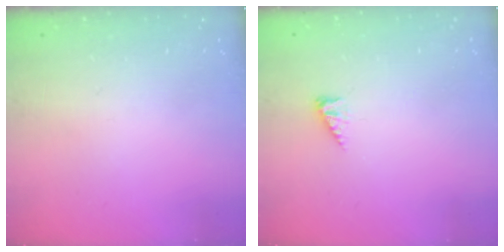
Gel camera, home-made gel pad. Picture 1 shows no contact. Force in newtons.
{"total": 2.8, "press": 2.8, "slide": 0.4}